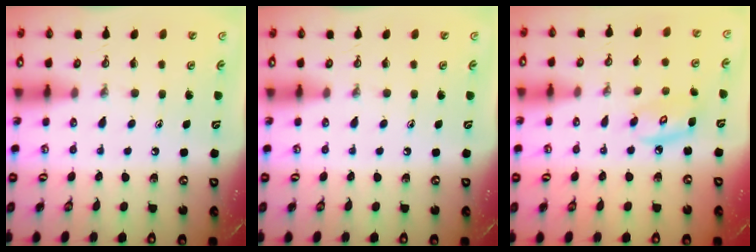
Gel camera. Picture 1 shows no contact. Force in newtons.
{"total": 0.0}
{"total": 6.6, "press": 6.6, "slide": 0.5}